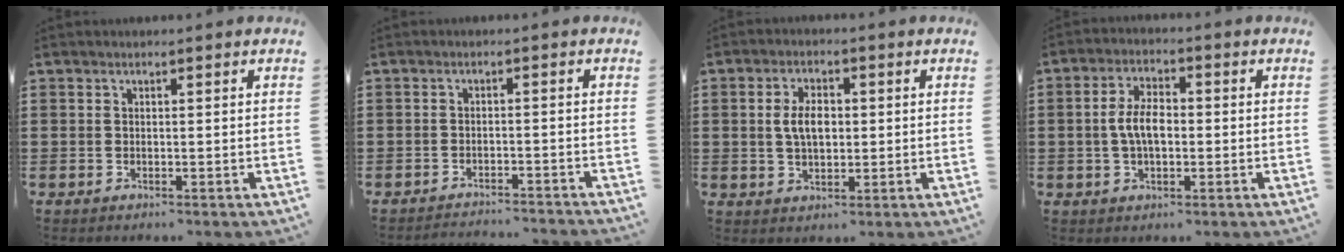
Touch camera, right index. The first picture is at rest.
{"total": 2.3, "force": [-2.2, -0.1, 0.2], "torque": [-0.007, 0.001, -0.048]}
{"total": 4.9, "force": [0.4, 2.7, 4.0], "torque": [-0.081, 0.005, 0.000]}
{"total": 5.8, "force": [-0.4, 3.0, 4.9], "torque": [-0.113, 0.002, -0.015]}